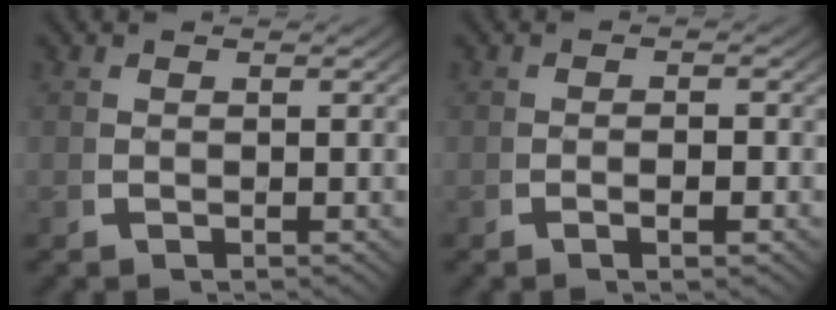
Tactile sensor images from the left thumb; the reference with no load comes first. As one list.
[{"total": 1.4, "force": [-0.5, 0.4, 1.2], "torque": [-0.020, 0.004, -0.013]}]